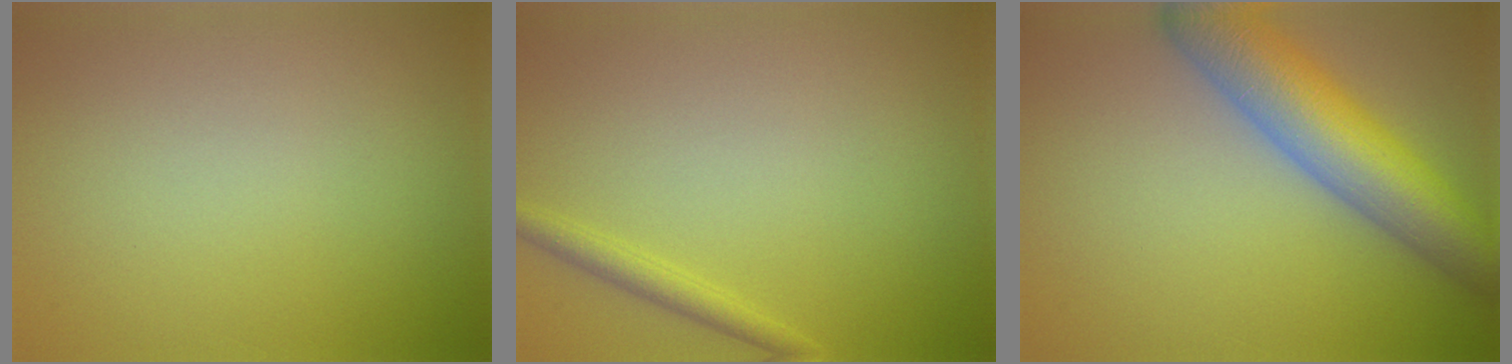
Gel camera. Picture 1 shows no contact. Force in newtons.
{"total": 1.6, "press": 1.6, "slide": 0.1}
{"total": 8.8, "press": 8.8, "slide": 0.4}